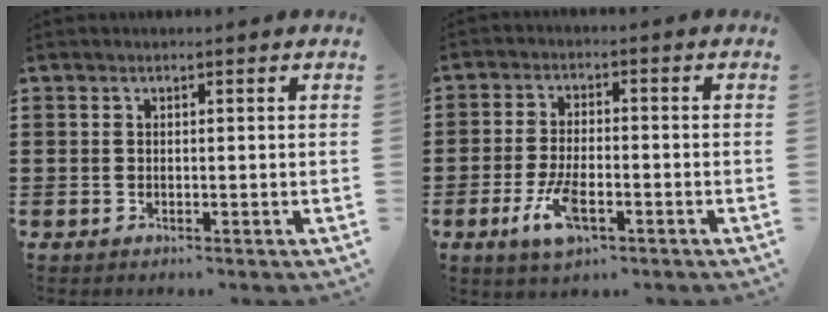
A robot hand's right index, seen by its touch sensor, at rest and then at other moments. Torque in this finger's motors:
{"motor_torque": [2.14, 0.00, 0.19, 0.14]}